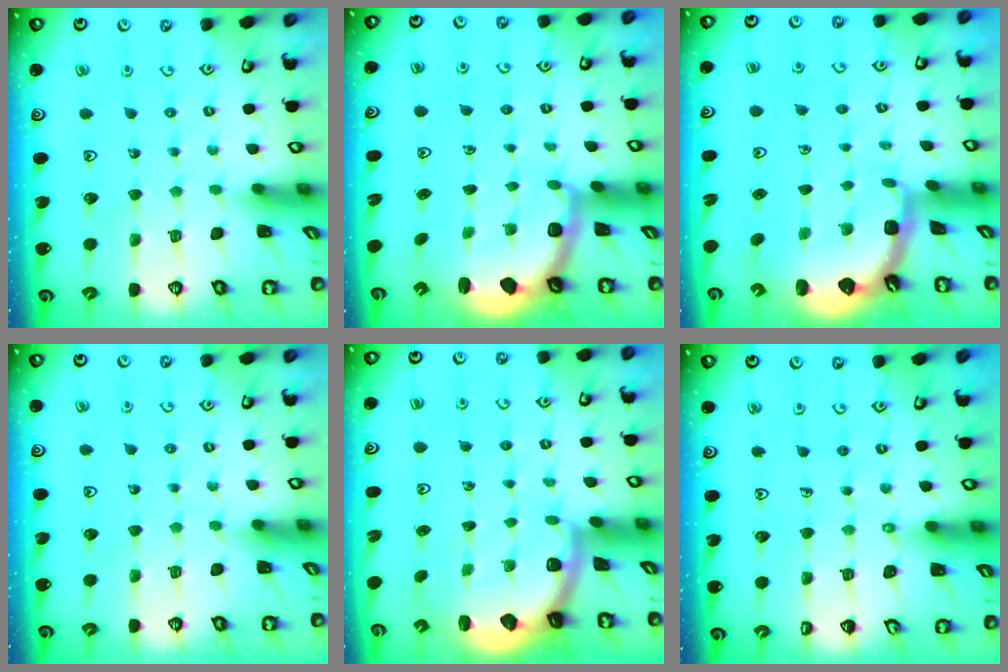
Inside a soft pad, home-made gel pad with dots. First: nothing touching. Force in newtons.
{"total": 2.2, "press": 1.7, "slide": 1.4}
{"total": 2.4, "press": 1.5, "slide": 1.9}
{"total": 0.0}
{"total": 2.0, "press": 2.0, "slide": 0.5}
{"total": 0.9, "press": 0.9, "slide": 0.1}